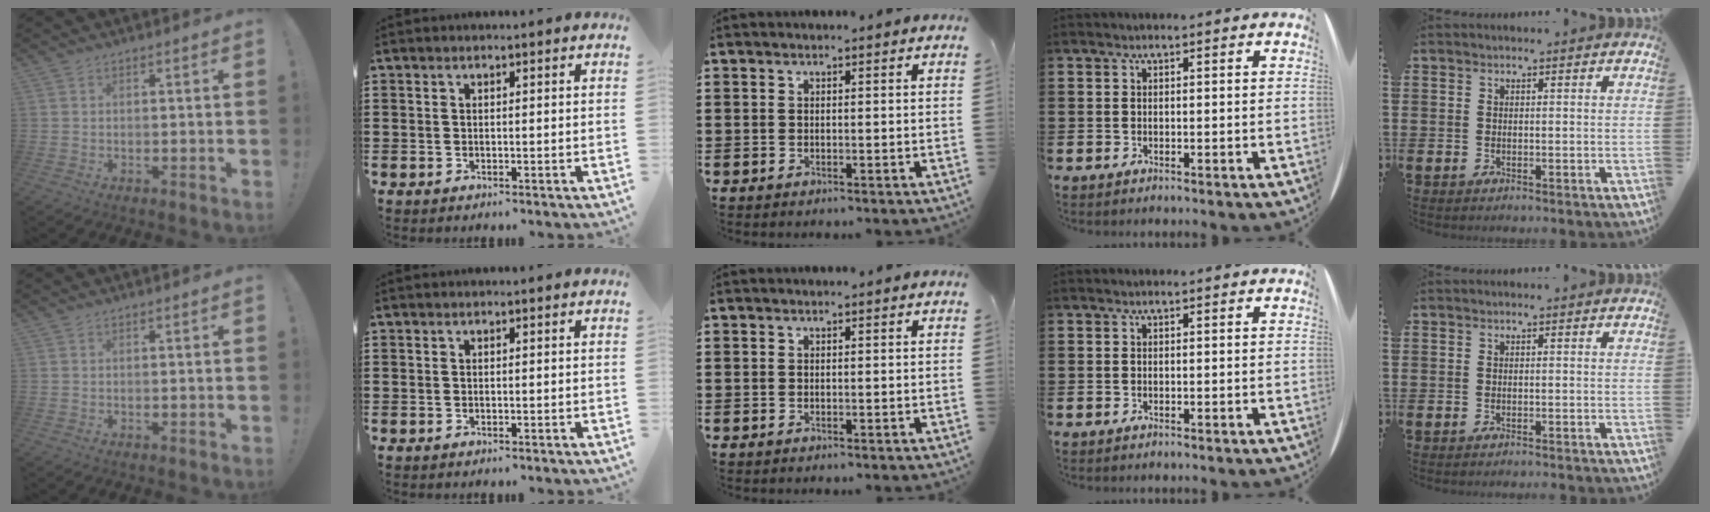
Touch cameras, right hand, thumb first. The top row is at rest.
{"little": {"total": 0.5, "force": [-0.5, -0.1, 0.0], "torque": [0.000, -0.001, -0.010]}}